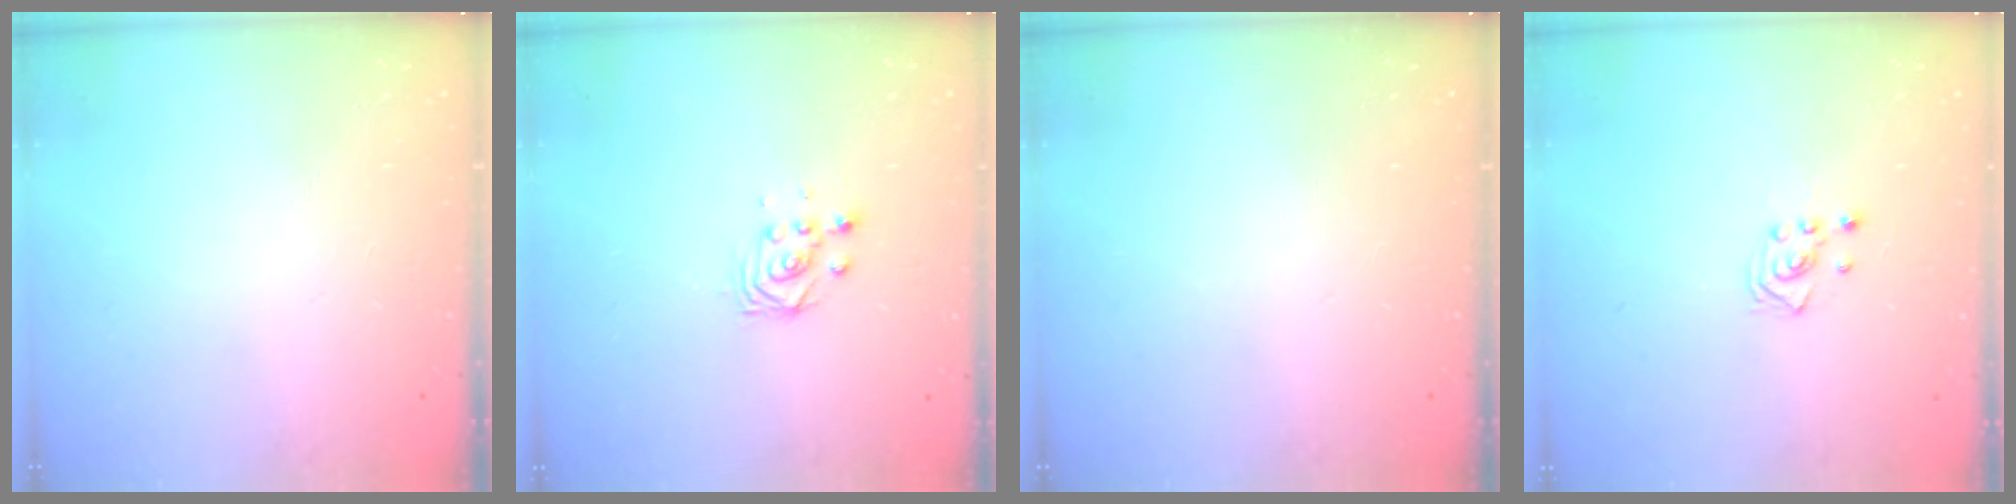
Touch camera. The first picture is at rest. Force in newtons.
{"total": 2.9, "press": 2.9, "slide": 0.4}
{"total": 0.0}
{"total": 2.6, "press": 2.4, "slide": 0.9}